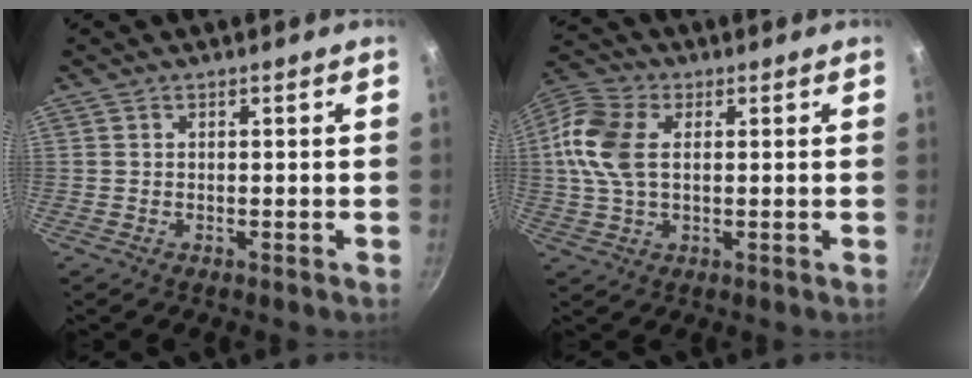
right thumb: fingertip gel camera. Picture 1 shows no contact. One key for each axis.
{"total": 11.4, "fx": 1.6, "fy": 7.1, "fz": 8.8, "tx": -0.174, "ty": 0.017, "tz": 0.018}